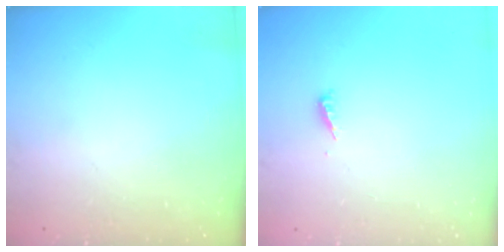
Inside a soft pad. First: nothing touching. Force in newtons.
{"total": 3.6, "press": 3.6, "slide": 0.4}